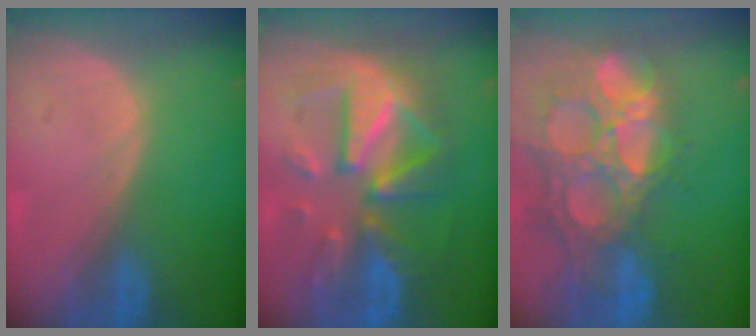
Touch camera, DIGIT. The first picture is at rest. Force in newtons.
{"total": 11.8, "press": 11.8, "slide": 1.2}
{"total": 14.9, "press": 12.3, "slide": 8.3}